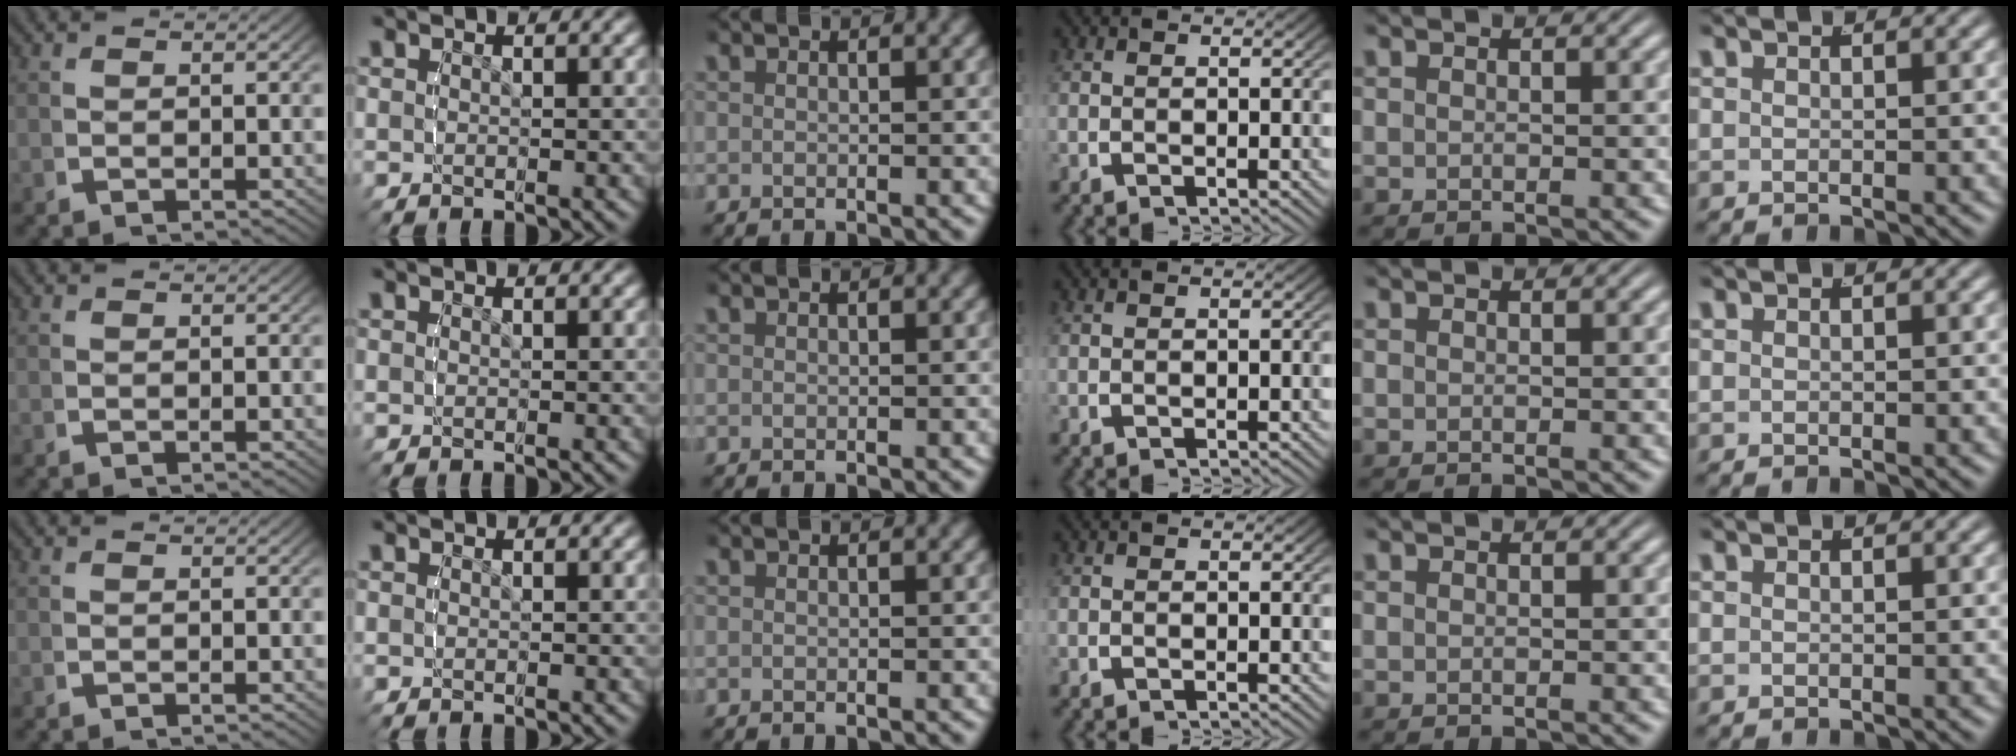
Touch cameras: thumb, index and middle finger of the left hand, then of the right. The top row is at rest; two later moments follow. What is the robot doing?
{"motion": "lift_and_place", "object": "cubes"}